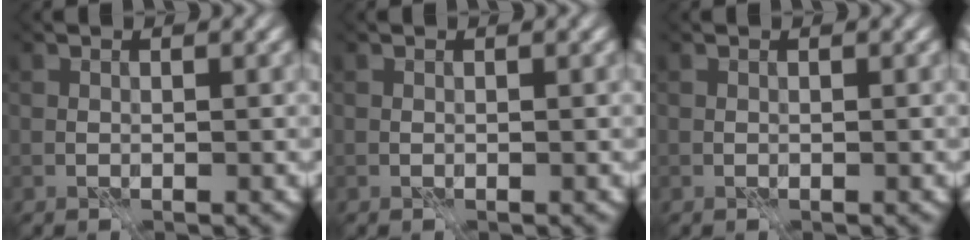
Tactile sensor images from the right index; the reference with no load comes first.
{"total": 0.0}
{"total": 0.0}